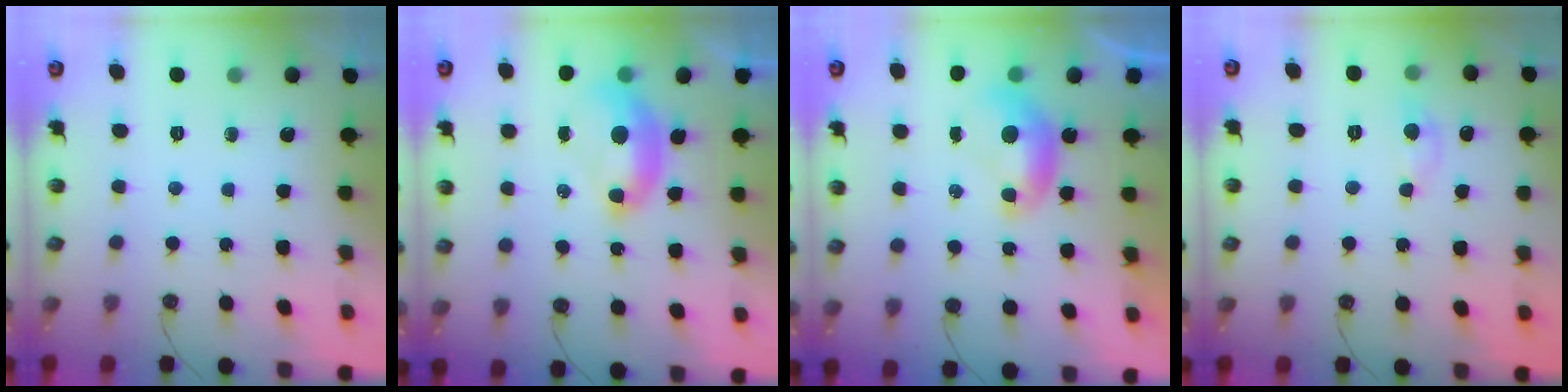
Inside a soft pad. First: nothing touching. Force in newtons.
{"total": 3.0, "press": 3.0, "slide": 0.6}
{"total": 0.0}
{"total": 1.5, "press": 1.5, "slide": 0.1}